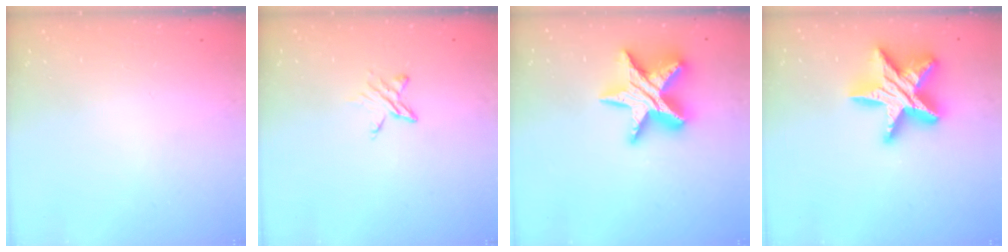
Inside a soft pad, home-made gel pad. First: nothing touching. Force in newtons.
{"total": 4.8, "press": 4.8, "slide": 0.5}
{"total": 18.1, "press": 18.0, "slide": 1.1}
{"total": 21.0, "press": 21.0, "slide": 1.4}